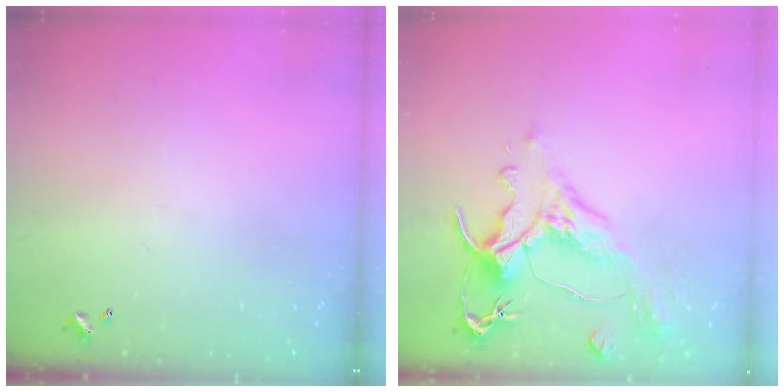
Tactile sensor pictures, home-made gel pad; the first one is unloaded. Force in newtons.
{"total": 1.6, "press": 0.4, "slide": 1.6}